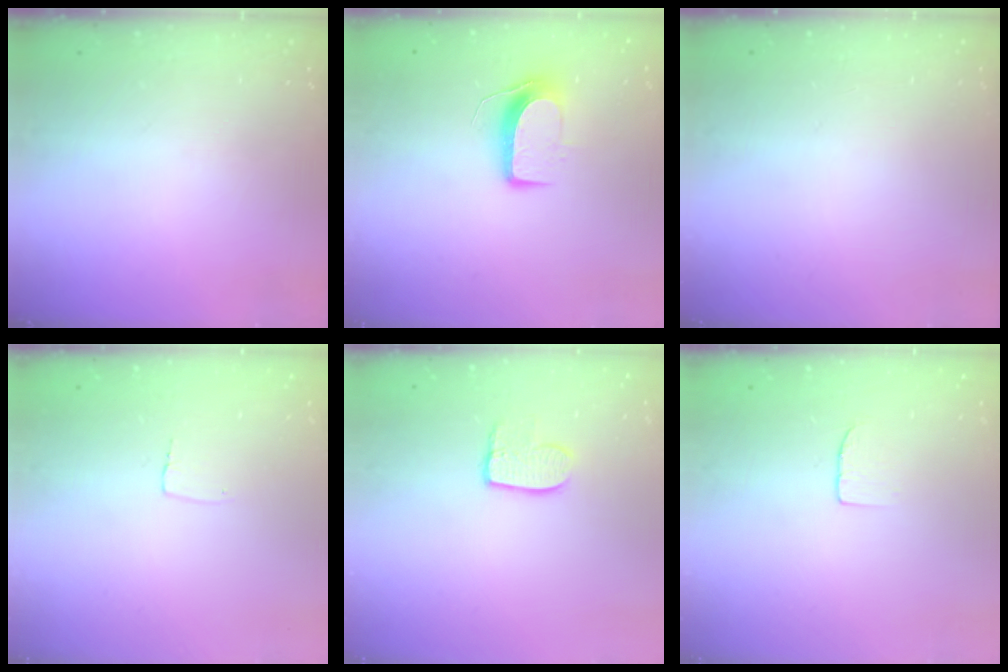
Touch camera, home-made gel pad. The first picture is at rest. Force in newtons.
{"total": 8.9, "press": 8.9, "slide": 0.5}
{"total": 0.0}
{"total": 2.6, "press": 2.6, "slide": 0.1}
{"total": 7.7, "press": 7.7, "slide": 0.5}
{"total": 3.9, "press": 3.9, "slide": 0.3}